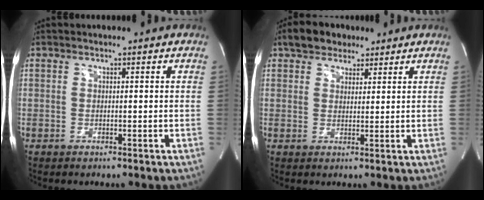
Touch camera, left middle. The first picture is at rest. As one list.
[{"total": 5.3, "force": [3.8, 3.2, 1.9], "torque": [-0.035, 0.019, 0.068]}]